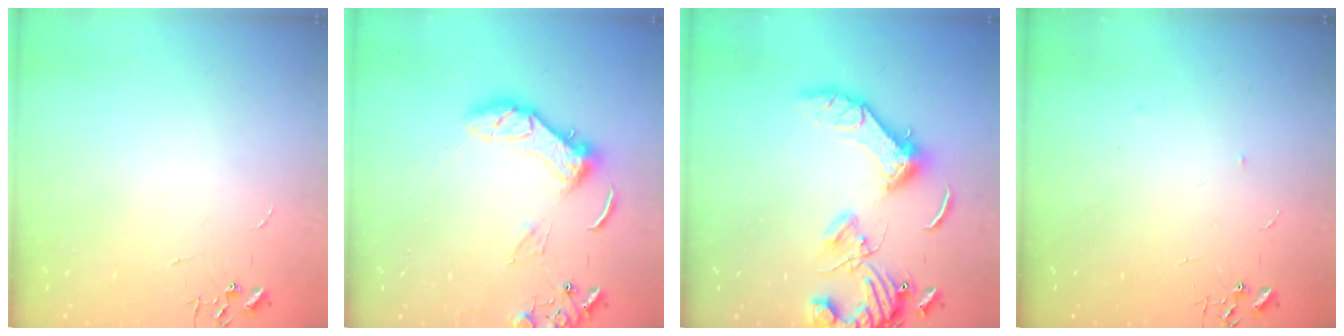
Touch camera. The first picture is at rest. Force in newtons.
{"total": 13.0, "press": 12.9, "slide": 1.1}
{"total": 17.1, "press": 17.0, "slide": 2.2}
{"total": 3.6, "press": 3.5, "slide": 0.6}